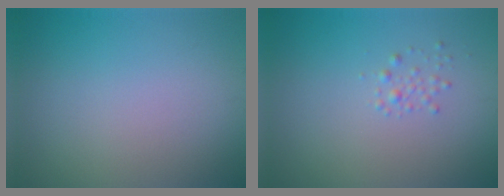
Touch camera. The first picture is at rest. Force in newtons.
{"total": 0.9, "press": 0.9, "slide": 0.1}